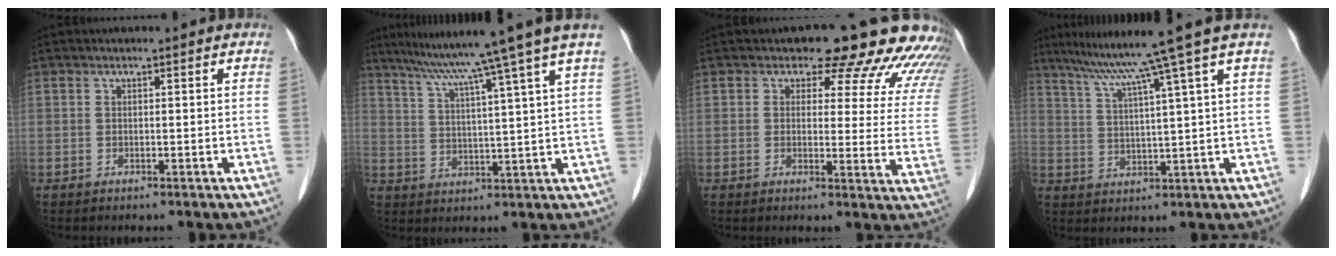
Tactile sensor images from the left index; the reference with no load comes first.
{"total": 14.0, "force": [10.8, -2.5, 8.5], "torque": [-0.136, -0.005, 0.149]}
{"total": 17.2, "force": [15.8, 5.2, 4.5], "torque": [-0.012, -0.068, 0.137]}
{"total": 11.3, "force": [8.1, -3.2, 7.1], "torque": [-0.113, -0.002, 0.122]}